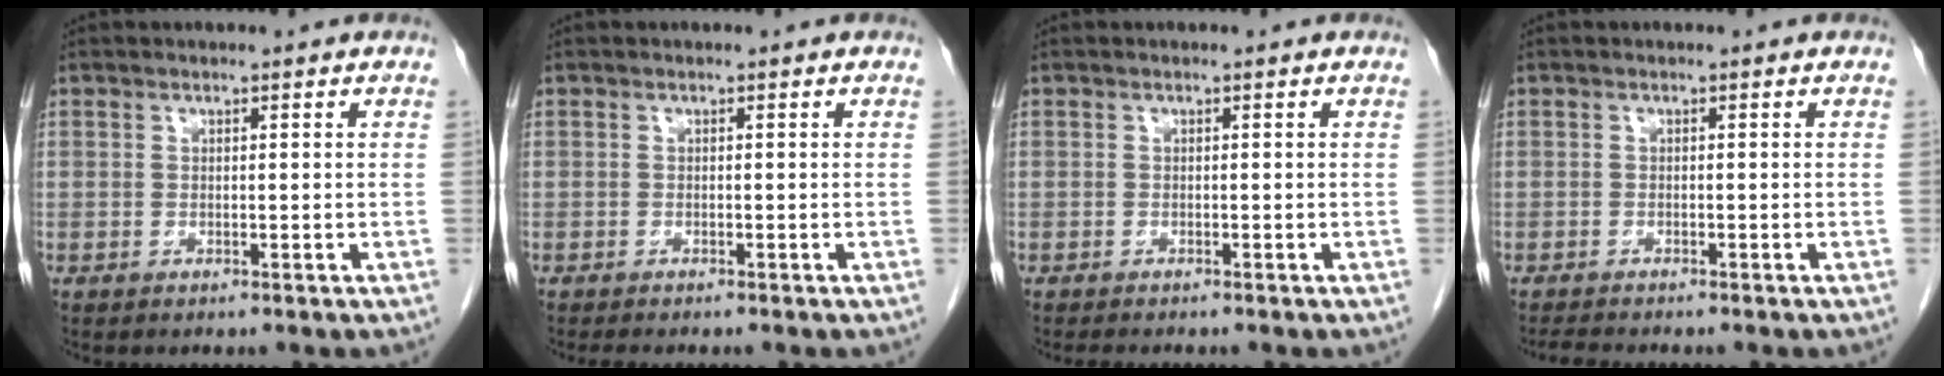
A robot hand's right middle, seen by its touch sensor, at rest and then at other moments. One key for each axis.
{"total": 2.6, "fx": -2.2, "fy": 0.4, "fz": 1.2, "tx": -0.018, "ty": -0.005, "tz": -0.027}
{"total": 2.0, "fx": -1.8, "fy": 0.3, "fz": 0.9, "tx": -0.015, "ty": -0.004, "tz": -0.022}
{"total": 2.2, "fx": -2.1, "fy": -0.1, "fz": 0.8, "tx": -0.016, "ty": -0.008, "tz": -0.035}